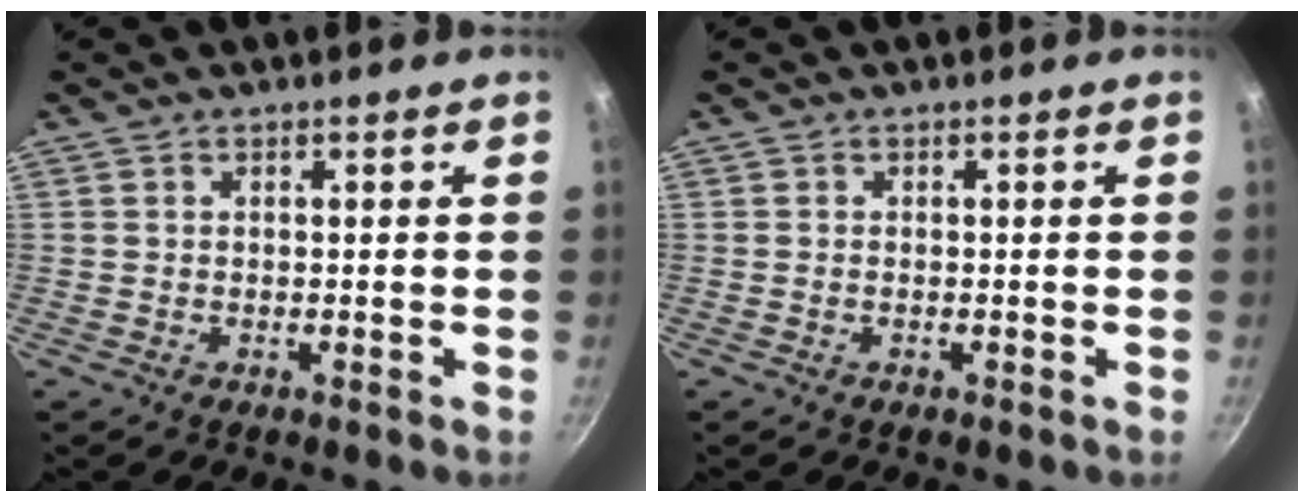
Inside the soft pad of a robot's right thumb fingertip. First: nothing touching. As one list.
[{"total": 0.0}]